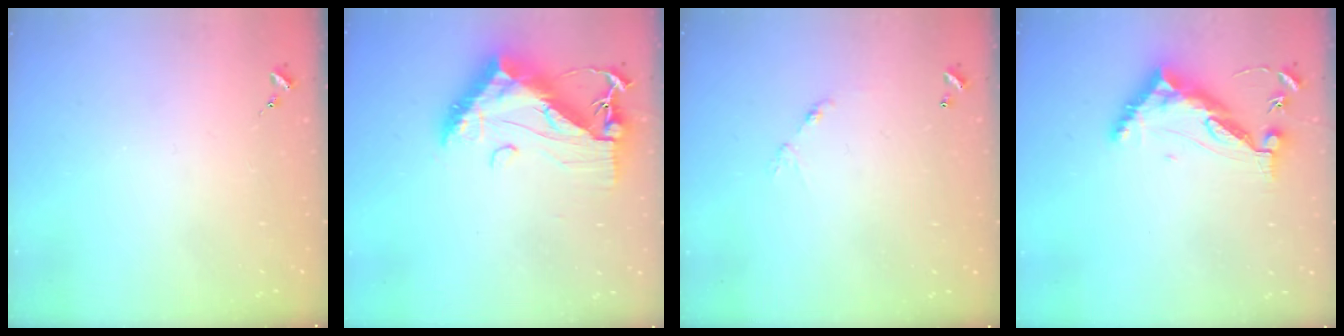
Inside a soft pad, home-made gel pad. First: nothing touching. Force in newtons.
{"total": 19.1, "press": 19.0, "slide": 1.6}
{"total": 5.5, "press": 5.5, "slide": 0.4}
{"total": 10.2, "press": 10.2, "slide": 0.8}